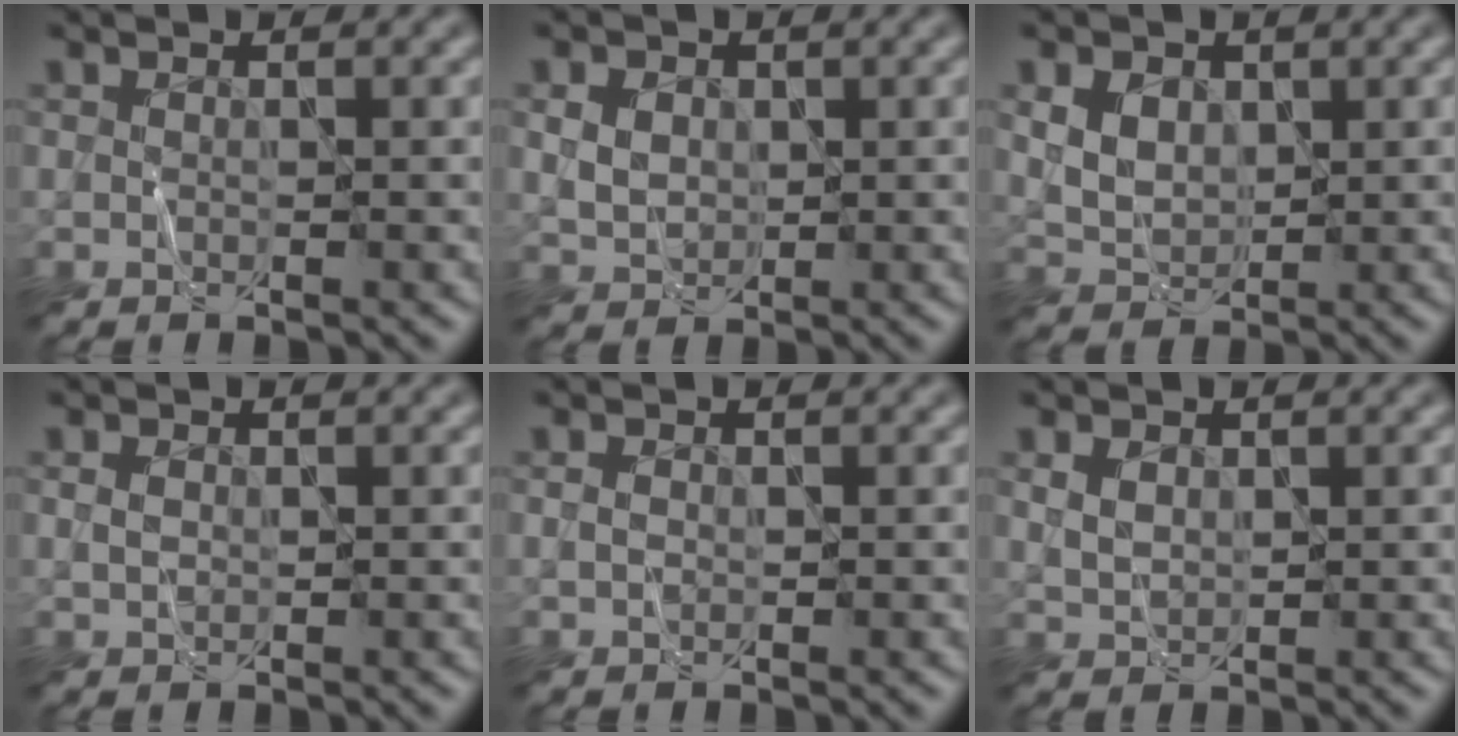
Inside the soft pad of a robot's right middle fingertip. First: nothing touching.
{"total": 2.7, "force": [0.6, 2.2, 1.5], "torque": [-0.036, 0.001, 0.011]}
{"total": 4.0, "force": [1.3, 3.0, 2.3], "torque": [-0.054, 0.007, 0.027]}
{"total": 1.3, "force": [0.2, 1.0, 0.8], "torque": [-0.018, 0.002, 0.004]}
{"total": 1.0, "force": [0.0, 0.8, 0.6], "torque": [-0.015, 0.002, -0.001]}
{"total": 1.8, "force": [0.6, 1.3, 1.1], "torque": [-0.026, 0.000, 0.016]}